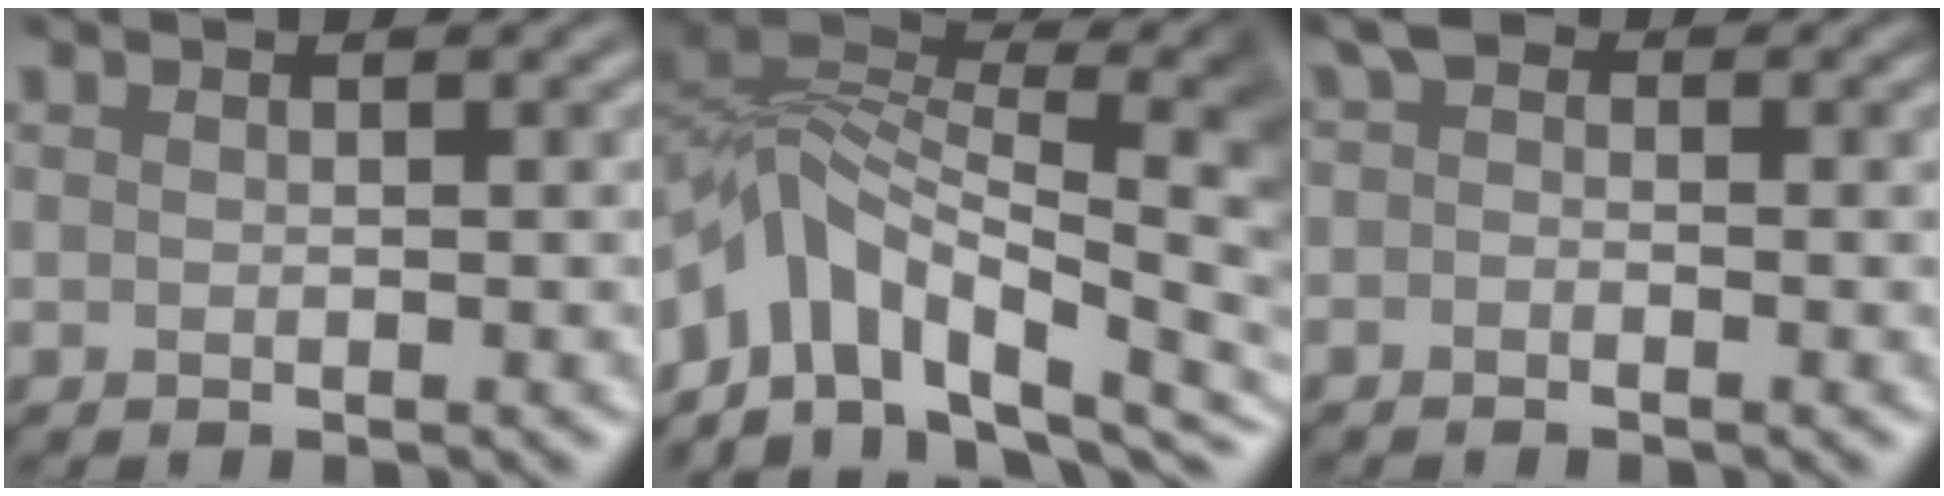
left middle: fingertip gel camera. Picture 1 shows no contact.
{"total": 13.1, "force": [-4.4, 8.1, 9.4], "torque": [-0.194, 0.004, -0.046]}
{"total": 0.7, "force": [-0.7, 0.1, 0.2], "torque": [-0.022, 0.000, 0.000]}